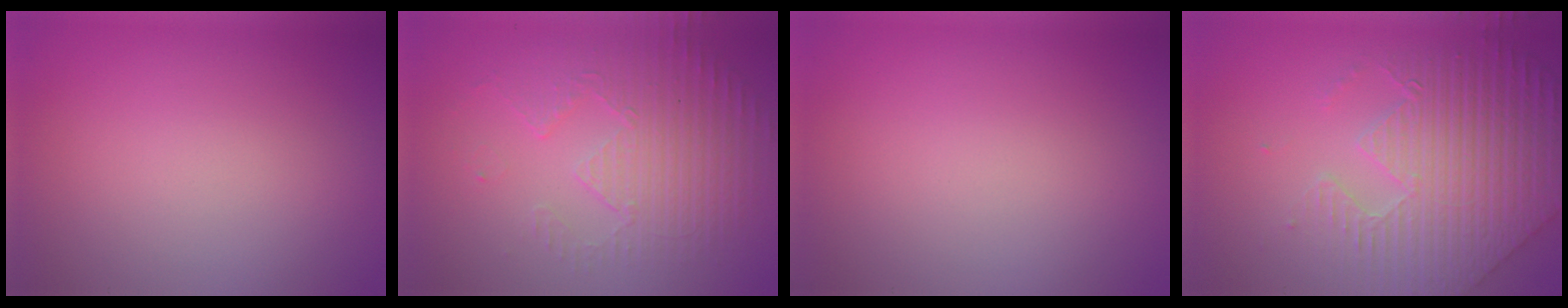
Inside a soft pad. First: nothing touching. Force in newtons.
{"total": 5.5, "press": 3.6, "slide": 4.1}
{"total": 0.0}
{"total": 7.3, "press": 6.0, "slide": 4.1}